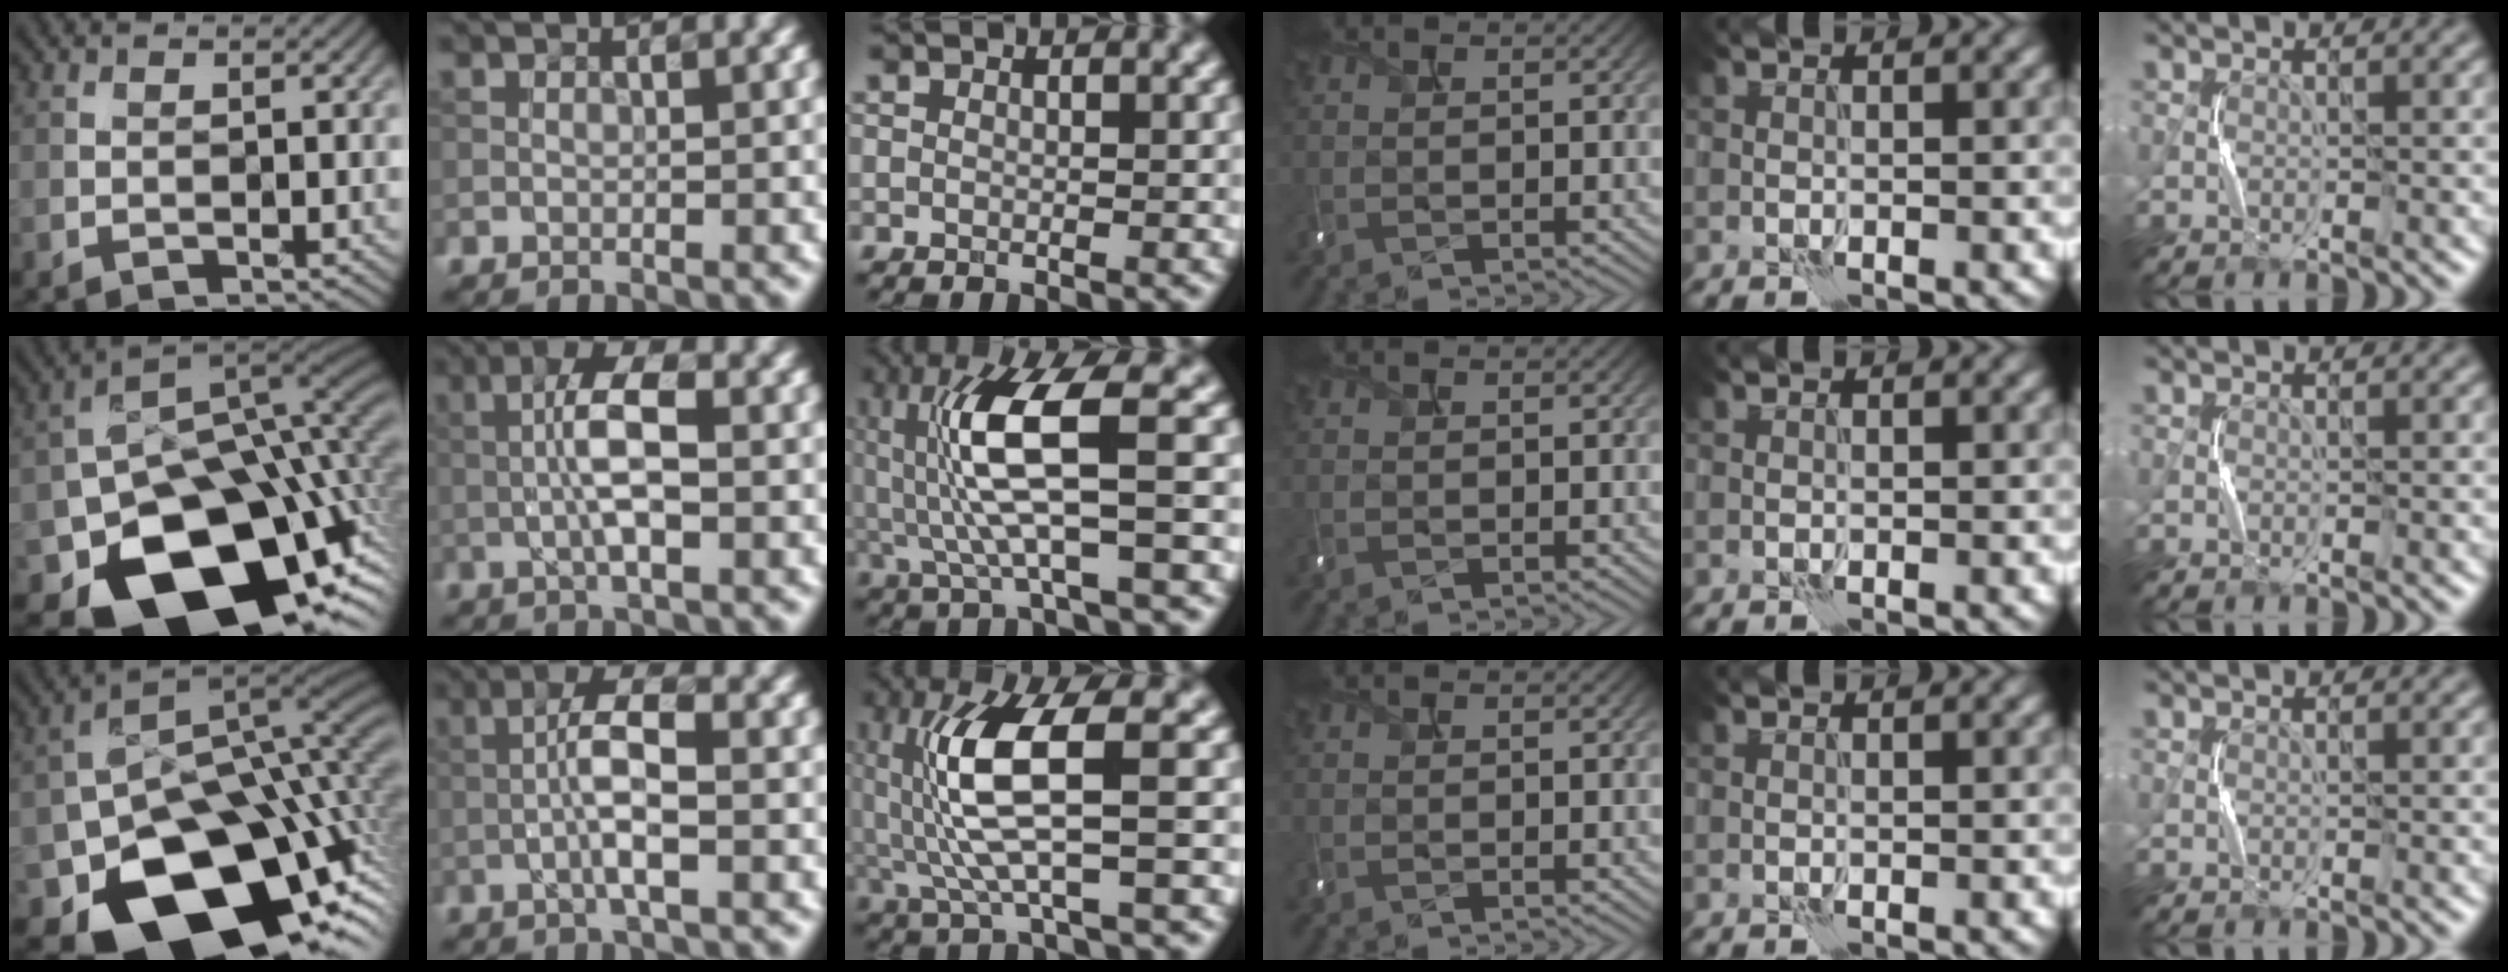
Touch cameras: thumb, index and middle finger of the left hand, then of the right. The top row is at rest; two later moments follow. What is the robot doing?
{"motion": "shake", "object": "tambourine"}